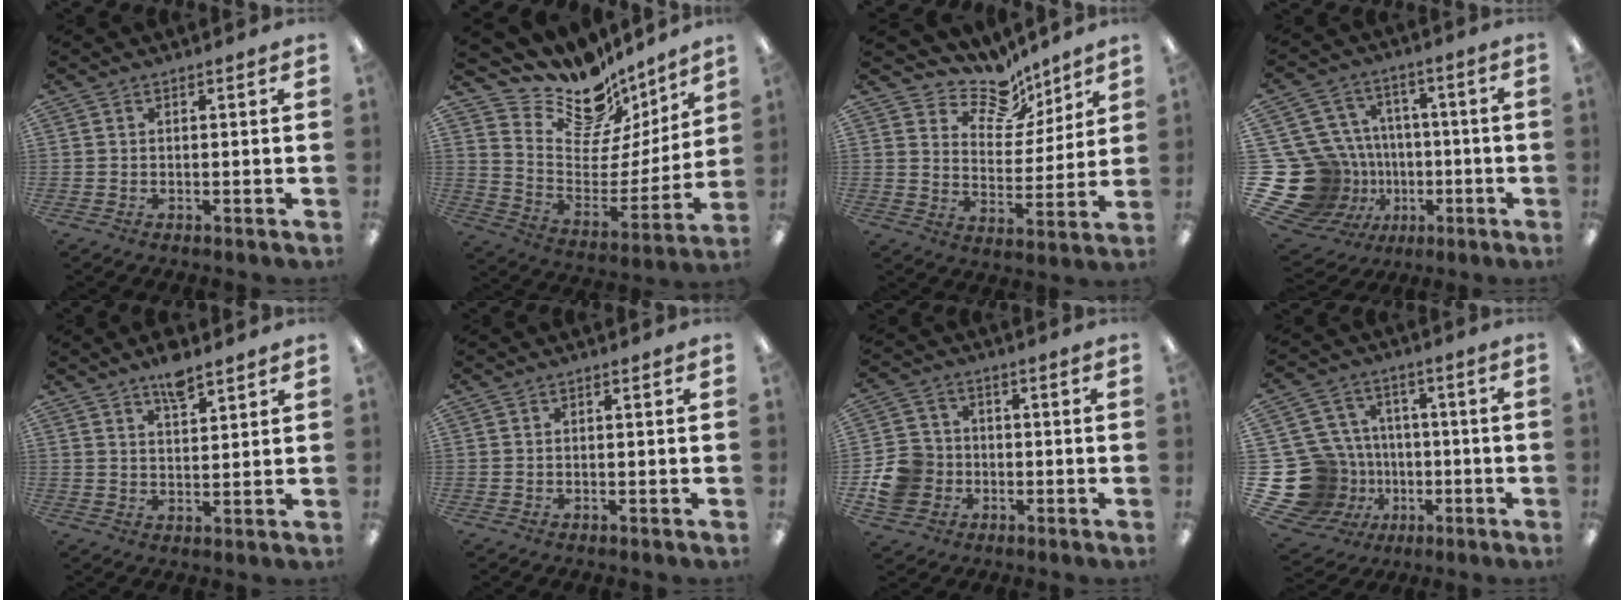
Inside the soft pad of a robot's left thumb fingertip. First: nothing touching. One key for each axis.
{"total": 17.1, "fx": 13.9, "fy": 8.3, "fz": 5.6, "tx": -0.095, "ty": -0.126, "tz": 0.239}
{"total": 11.1, "fx": 8.8, "fy": 5.7, "fz": 3.6, "tx": -0.064, "ty": -0.068, "tz": 0.159}
{"total": 21.7, "fx": -2.9, "fy": 20.1, "fz": 7.8, "tx": -0.174, "ty": 0.011, "tz": 0.015}
{"total": 6.1, "fx": 4.8, "fy": 2.0, "fz": 3.2, "tx": -0.049, "ty": -0.025, "tz": 0.082}
{"total": 0.0}
{"total": 9.5, "fx": -2.3, "fy": 8.8, "fz": 3.0, "tx": -0.066, "ty": 0.026, "tz": -0.037}
{"total": 21.4, "fx": -4.4, "fy": 19.3, "fz": 8.3, "tx": -0.187, "ty": 0.020, "tz": -0.017}